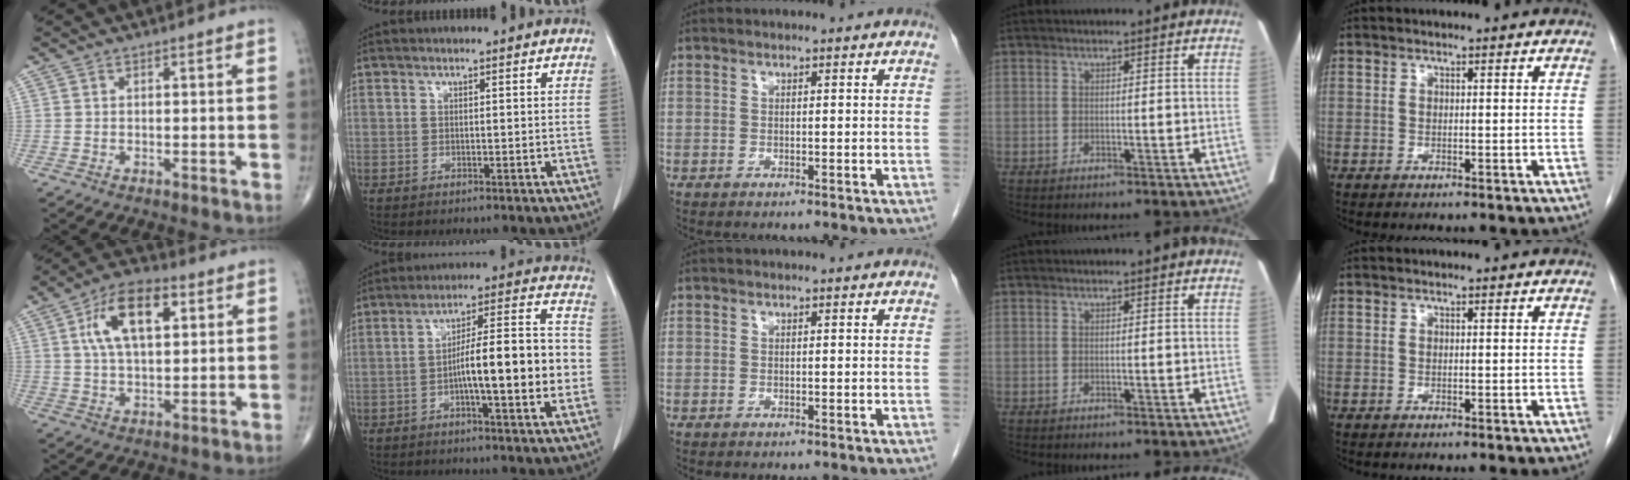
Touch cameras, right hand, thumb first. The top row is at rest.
{"thumb": {"total": 13.1, "force": [4.2, 6.6, 10.5], "torque": [-0.178, 0.005, 0.071]}, "index": {"total": 14.2, "force": [-2.7, 1.9, 13.8], "torque": [-0.213, 0.024, -0.042]}}